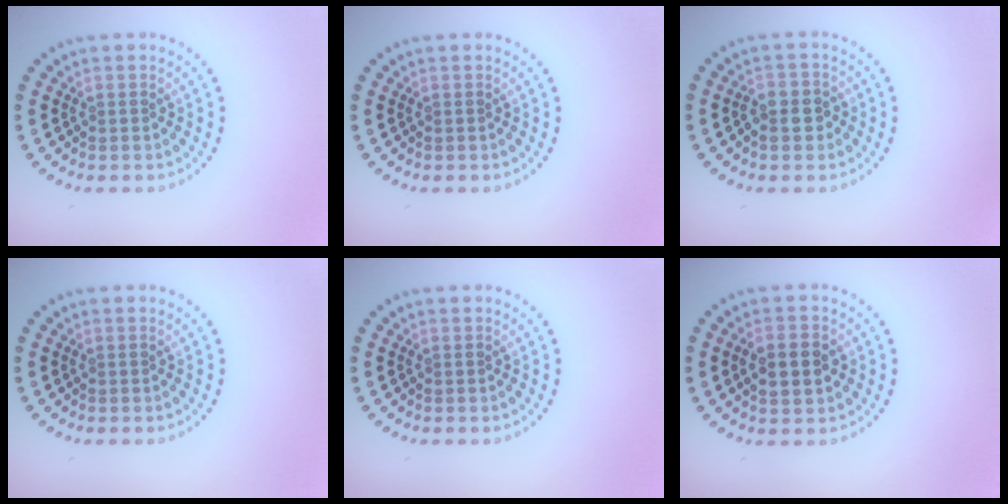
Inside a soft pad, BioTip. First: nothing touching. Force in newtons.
{"total": 0.0}
{"total": 2.6, "press": 2.5, "slide": 0.7}
{"total": 0.0}
{"total": 0.0}
{"total": 4.5, "press": 4.5, "slide": 0.2}